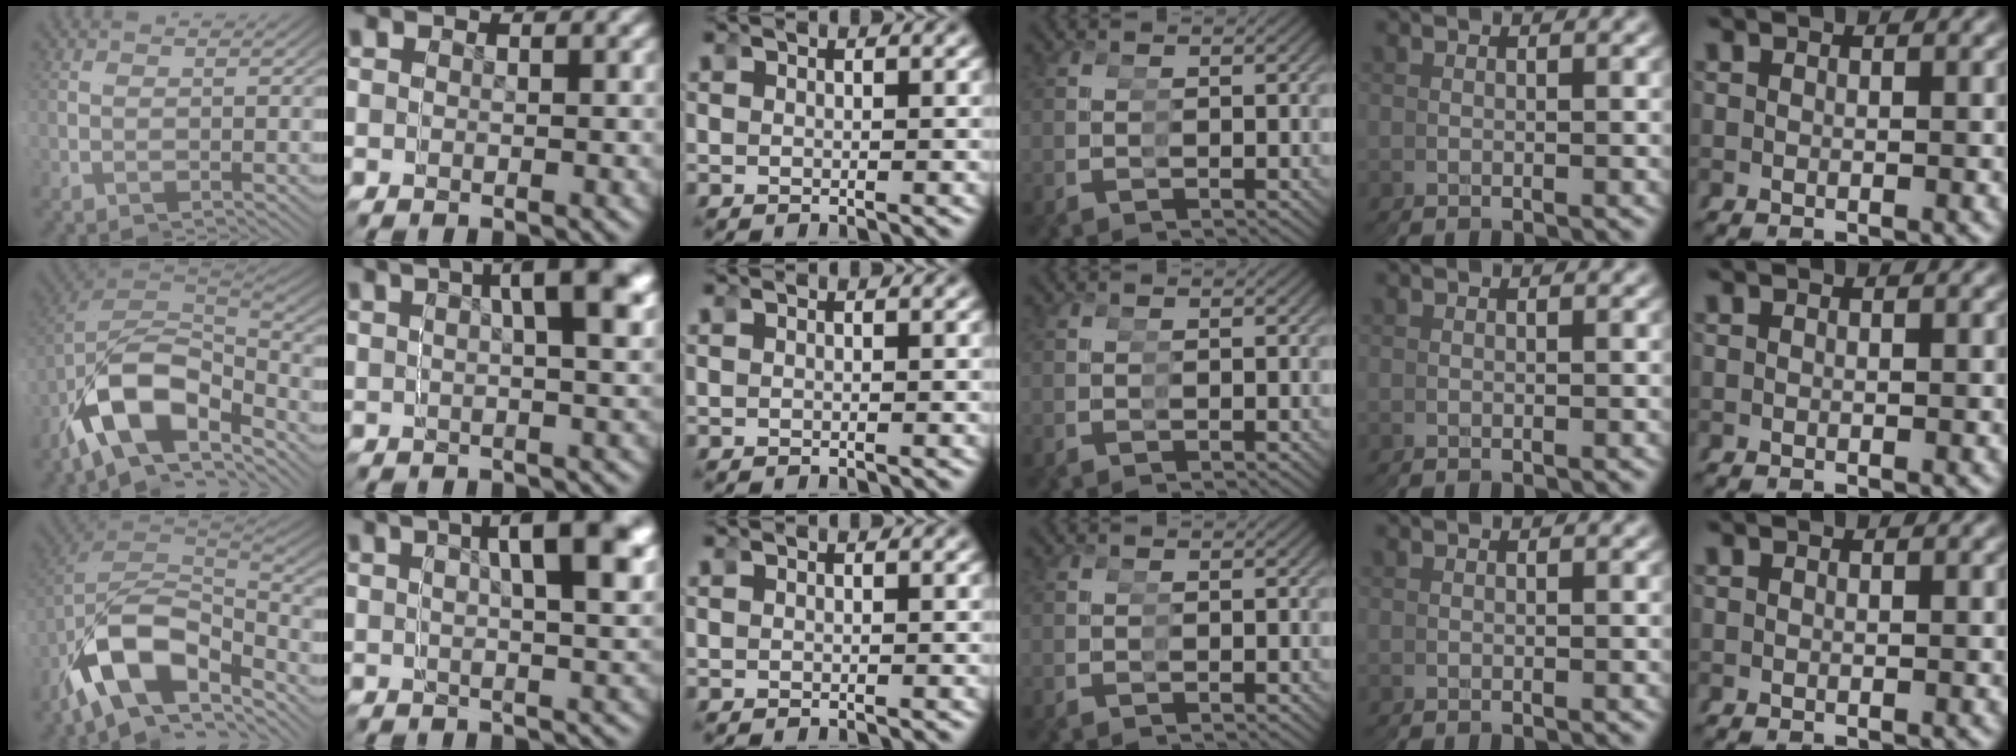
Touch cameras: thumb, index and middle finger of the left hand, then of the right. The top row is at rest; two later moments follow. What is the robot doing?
{"motion": "grasp_and_lifting", "object": "toy banana"}